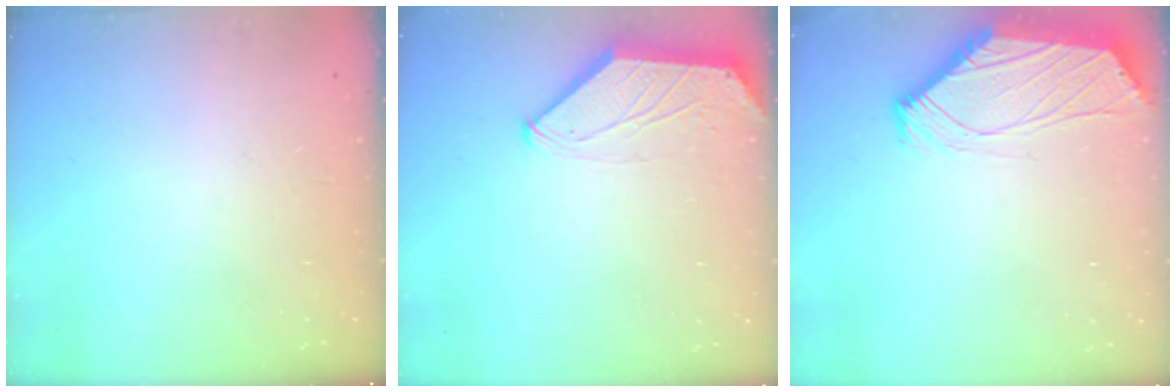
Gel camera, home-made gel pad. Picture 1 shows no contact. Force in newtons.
{"total": 0.8, "press": 0.7, "slide": 0.3}
{"total": 1.0, "press": 0.8, "slide": 0.5}